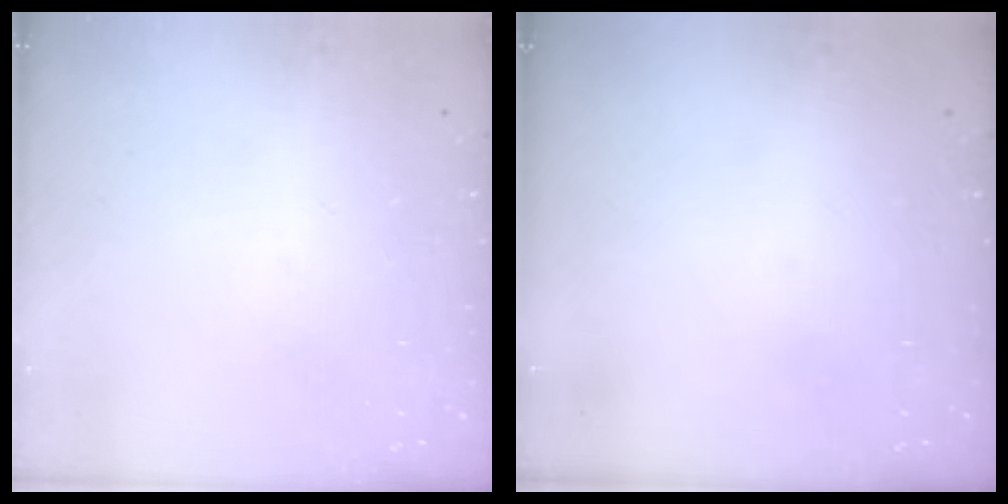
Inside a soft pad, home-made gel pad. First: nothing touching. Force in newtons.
{"total": 0.0}